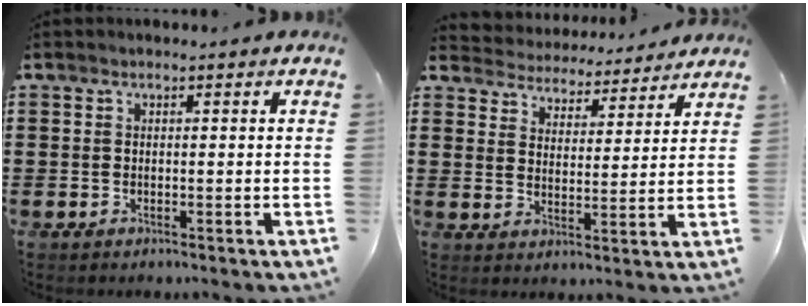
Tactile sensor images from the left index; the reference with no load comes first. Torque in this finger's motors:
{"motor_torque": [2.14, 0.00, 0.40, 0.03]}